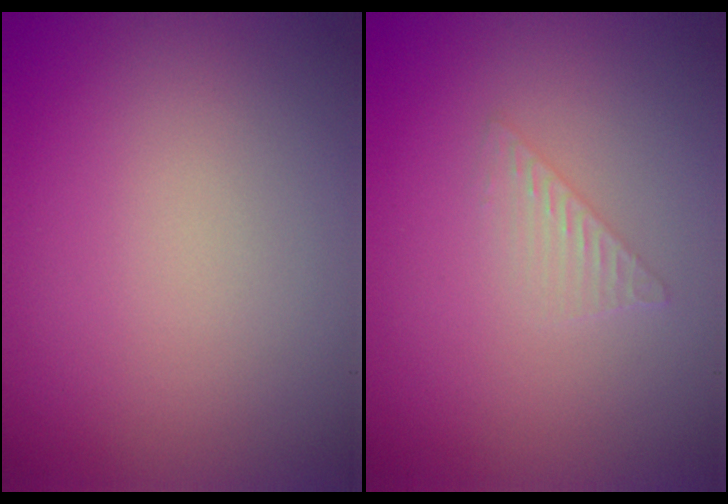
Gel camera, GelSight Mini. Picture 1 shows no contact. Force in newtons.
{"total": 1.4, "press": 1.4, "slide": 0.1}